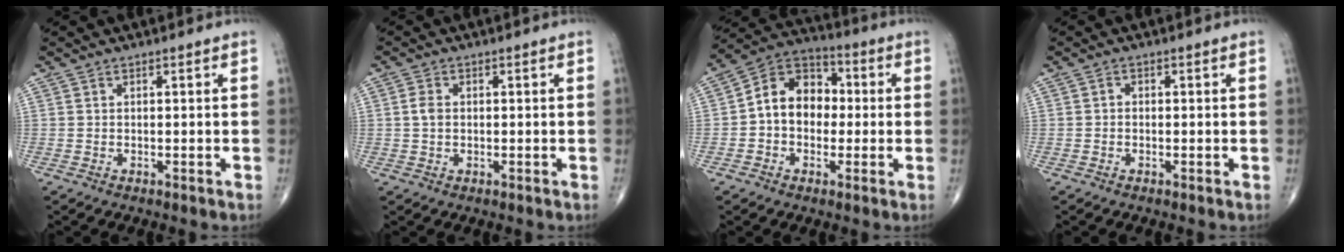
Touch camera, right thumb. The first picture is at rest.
{"total": 2.4, "force": [0.1, 1.7, 1.7], "torque": [-0.030, 0.003, -0.001]}
{"total": 11.7, "force": [-0.2, 8.9, 7.6], "torque": [-0.091, 0.036, -0.017]}
{"total": 0.8, "force": [-0.2, 0.6, 0.4], "torque": [0.001, 0.003, -0.008]}